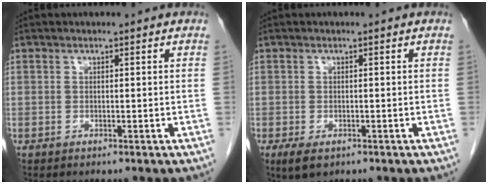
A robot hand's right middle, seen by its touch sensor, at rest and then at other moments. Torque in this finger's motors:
{"motor_torque": [0.72, -0.40, 0.03, 0.04]}